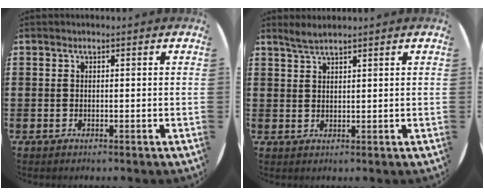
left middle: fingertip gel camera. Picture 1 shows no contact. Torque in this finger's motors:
{"motor_torque": [0.49, -0.38, -0.04, 0.04]}